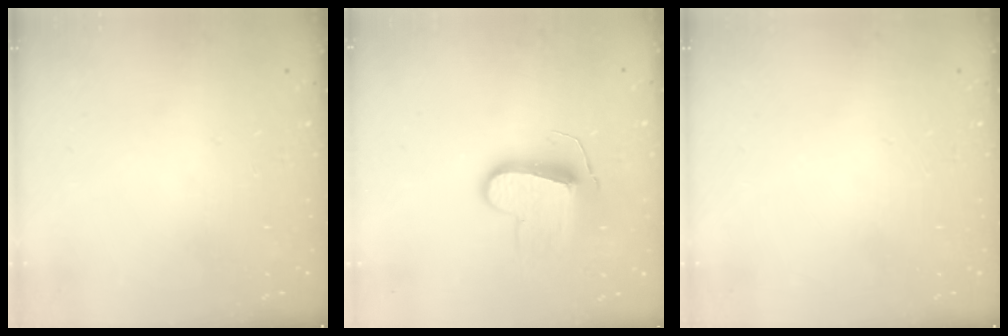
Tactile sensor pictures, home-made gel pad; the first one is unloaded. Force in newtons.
{"total": 9.9, "press": 9.9, "slide": 0.0}
{"total": 0.0}